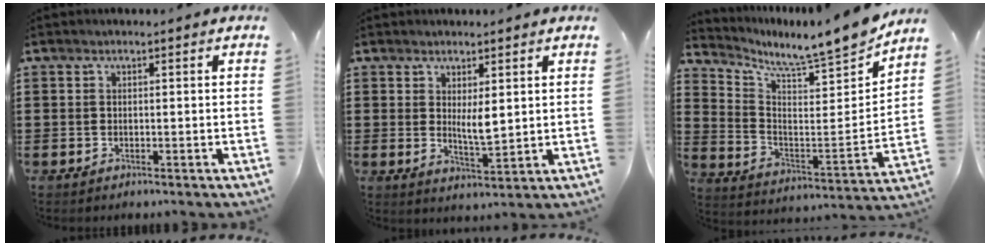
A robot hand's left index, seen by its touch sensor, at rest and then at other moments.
{"total": 4.3, "force": [1.6, 1.2, 3.8], "torque": [-0.060, -0.008, 0.026]}
{"total": 7.6, "force": [7.1, 0.1, 2.7], "torque": [-0.064, -0.074, 0.108]}